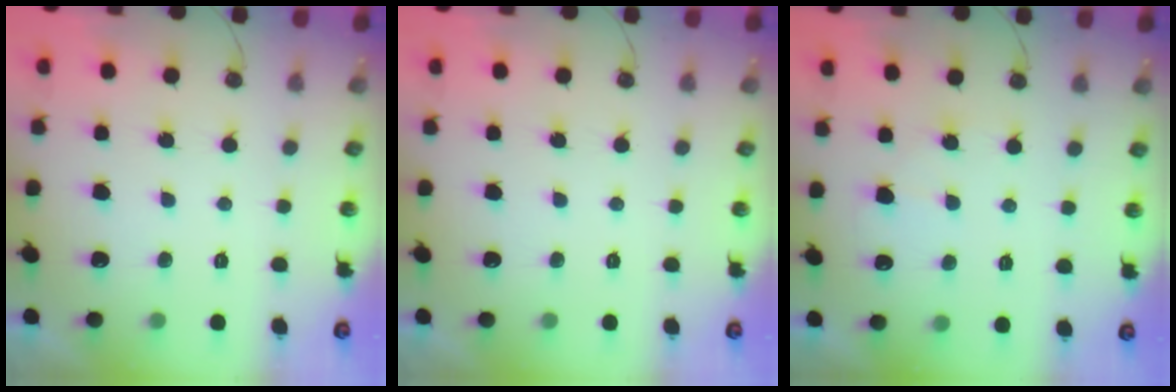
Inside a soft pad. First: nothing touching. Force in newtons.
{"total": 0.0}
{"total": 5.0, "press": 5.0, "slide": 0.6}